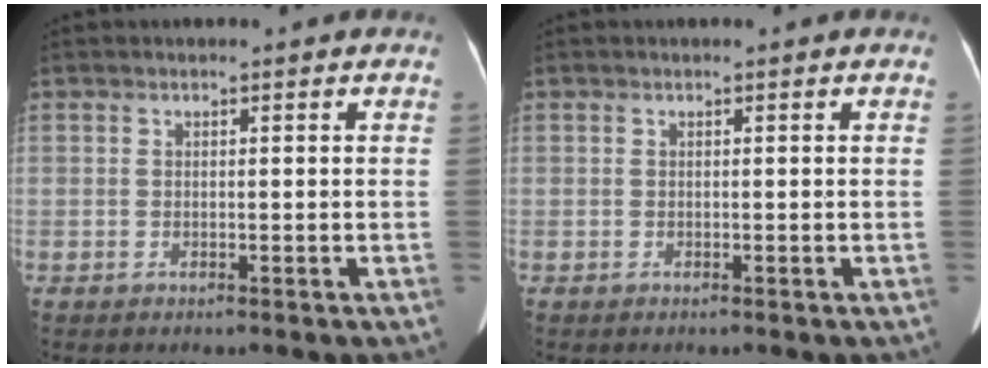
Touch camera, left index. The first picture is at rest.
{"total": 0.0}